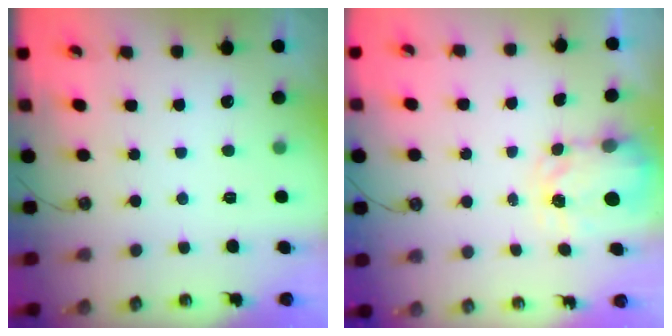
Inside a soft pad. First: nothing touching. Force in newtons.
{"total": 3.8, "press": 3.7, "slide": 0.5}